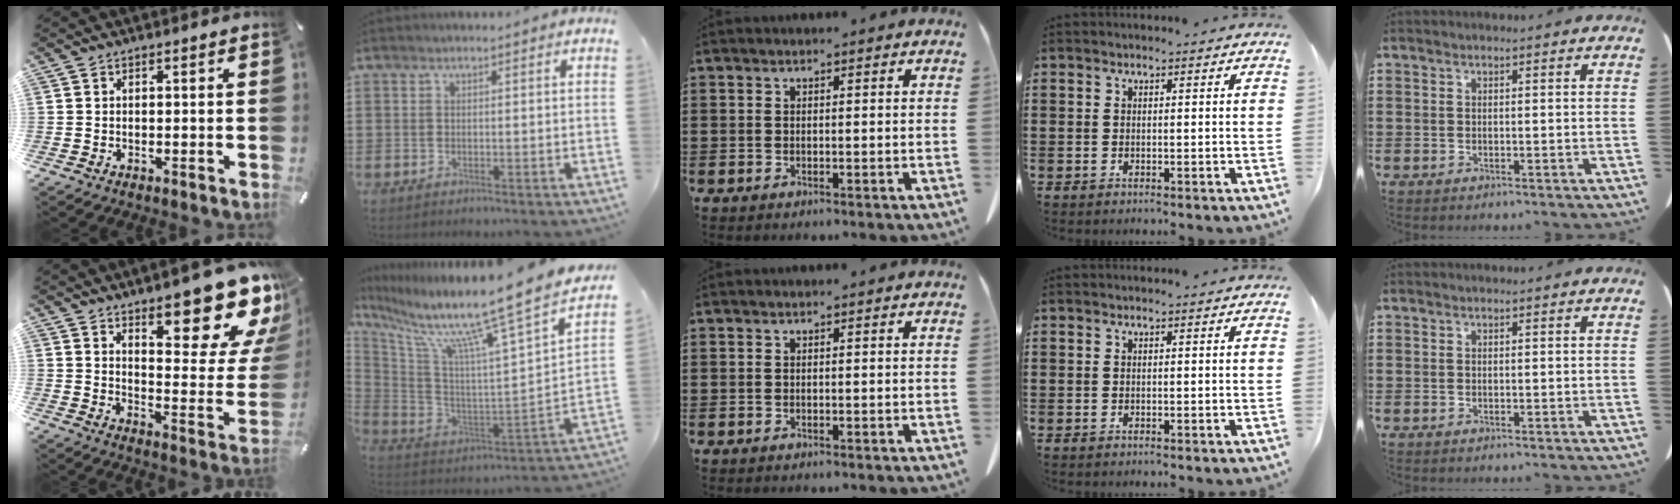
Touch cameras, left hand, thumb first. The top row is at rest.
{"thumb": {"total": 19.7, "force": [14.0, 6.9, 12.0], "torque": [-0.135, -0.125, 0.231]}, "index": {"total": 11.9, "force": [9.1, -0.7, 7.6], "torque": [-0.151, -0.086, 0.128]}}